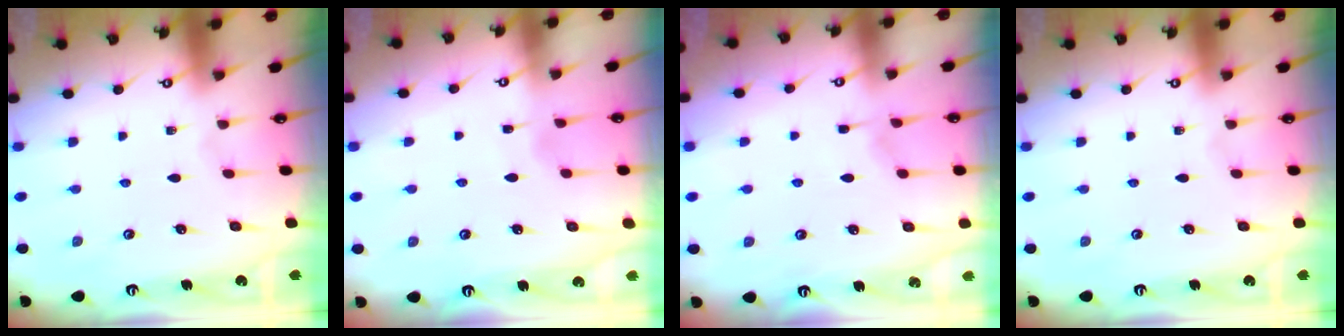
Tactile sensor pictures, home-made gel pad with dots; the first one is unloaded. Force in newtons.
{"total": 2.2, "press": 2.2, "slide": 0.3}
{"total": 1.7, "press": 1.7, "slide": 0.3}
{"total": 0.0}